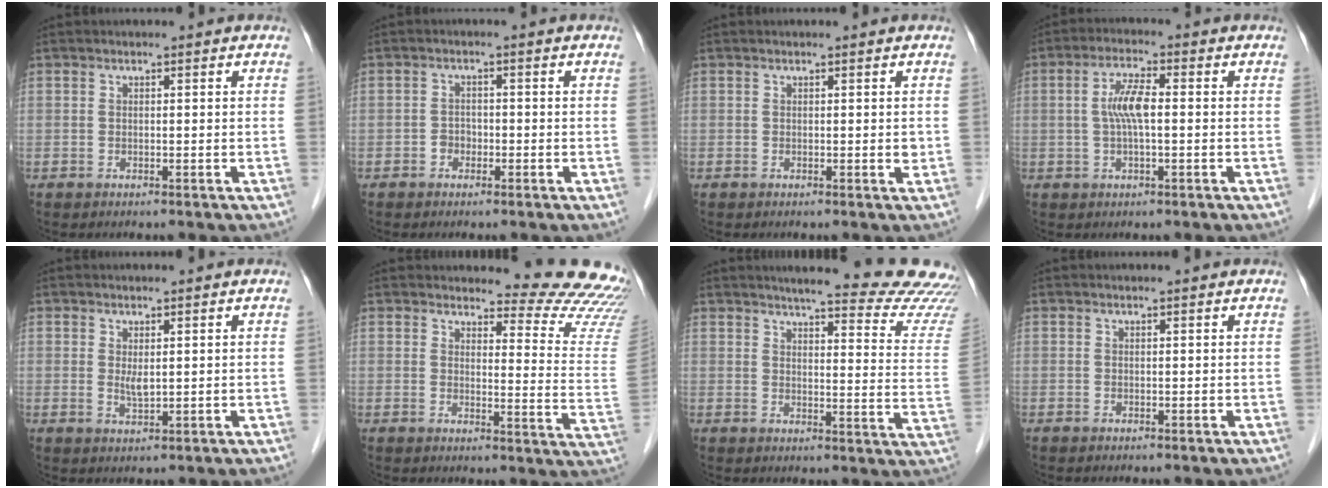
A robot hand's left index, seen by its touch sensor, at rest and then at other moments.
{"total": 1.7, "force": [-0.8, 1.3, 0.7], "torque": [-0.008, 0.007, -0.016]}
{"total": 0.5, "force": [0.1, 0.2, 0.5], "torque": [-0.004, 0.000, -0.003]}
{"total": 5.1, "force": [0.1, 1.1, 5.0], "torque": [-0.107, 0.008, 0.000]}
{"total": 1.7, "force": [0.5, 0.6, 1.5], "torque": [-0.034, -0.006, 0.015]}
{"total": 15.4, "force": [15.2, 1.3, 1.8], "torque": [0.005, -0.132, 0.139]}
{"total": 22.2, "force": [20.6, 0.7, 8.1], "torque": [-0.095, -0.091, 0.227]}
{"total": 1.1, "force": [1.0, 0.2, 0.3], "torque": [-0.012, 0.008, 0.010]}